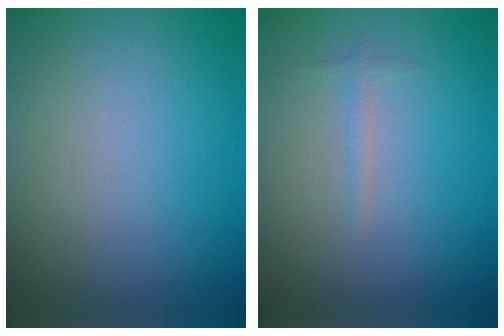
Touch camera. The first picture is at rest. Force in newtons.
{"total": 0.7, "press": 0.7, "slide": 0.0}